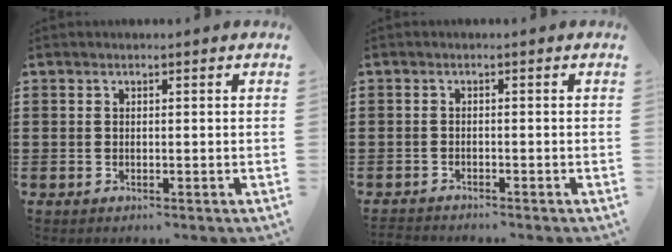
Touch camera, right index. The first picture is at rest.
{"total": 1.3, "force": [-1.2, 0.0, -0.2], "torque": [0.000, 0.003, -0.028]}